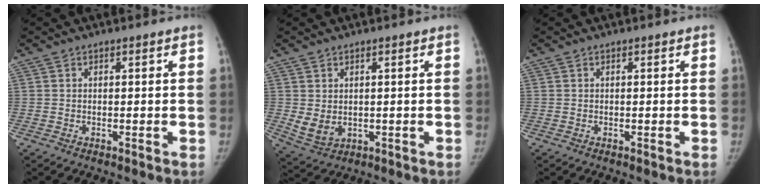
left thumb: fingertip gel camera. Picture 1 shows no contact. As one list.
[{"total": 4.6, "force": [0.3, 3.5, 3.0], "torque": [-0.048, -0.014, 0.020]}, {"total": 0.0}]